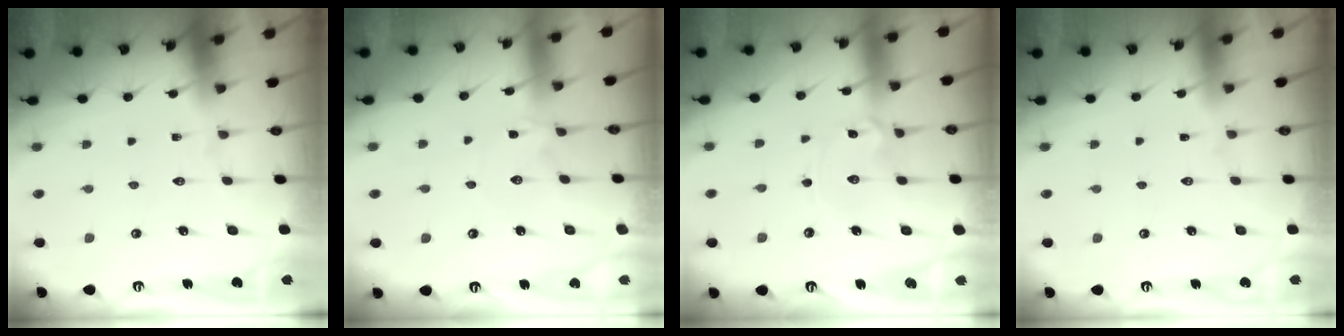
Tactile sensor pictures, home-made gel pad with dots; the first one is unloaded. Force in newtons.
{"total": 1.6, "press": 1.6, "slide": 0.3}
{"total": 1.2, "press": 1.1, "slide": 0.1}
{"total": 1.6, "press": 1.6, "slide": 0.1}